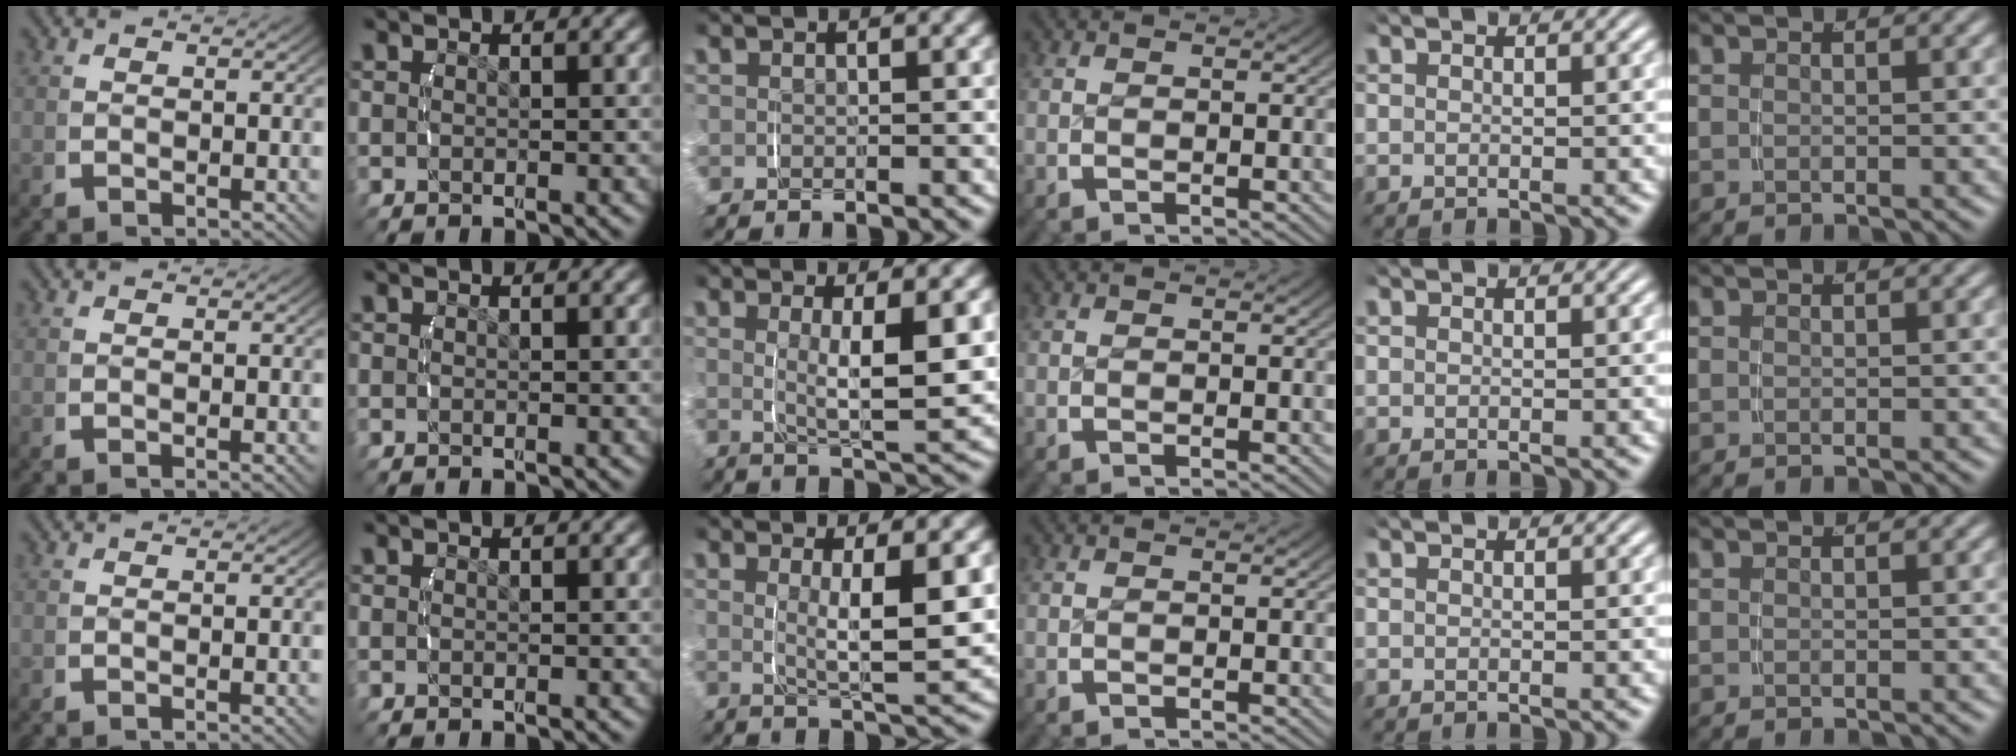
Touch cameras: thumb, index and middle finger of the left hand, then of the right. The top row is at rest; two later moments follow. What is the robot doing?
{"motion": "lift_and_place", "object": "measuring cup"}